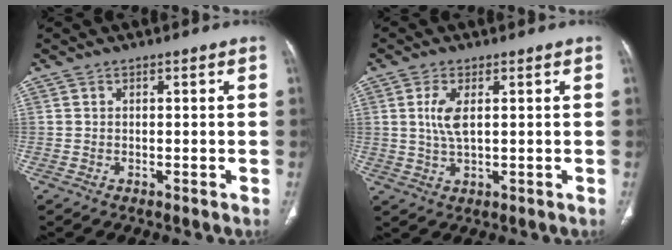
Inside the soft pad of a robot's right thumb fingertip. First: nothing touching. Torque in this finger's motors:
{"motor_torque": [-0.51, 0.15, 0.29, 0.40, 0.07]}